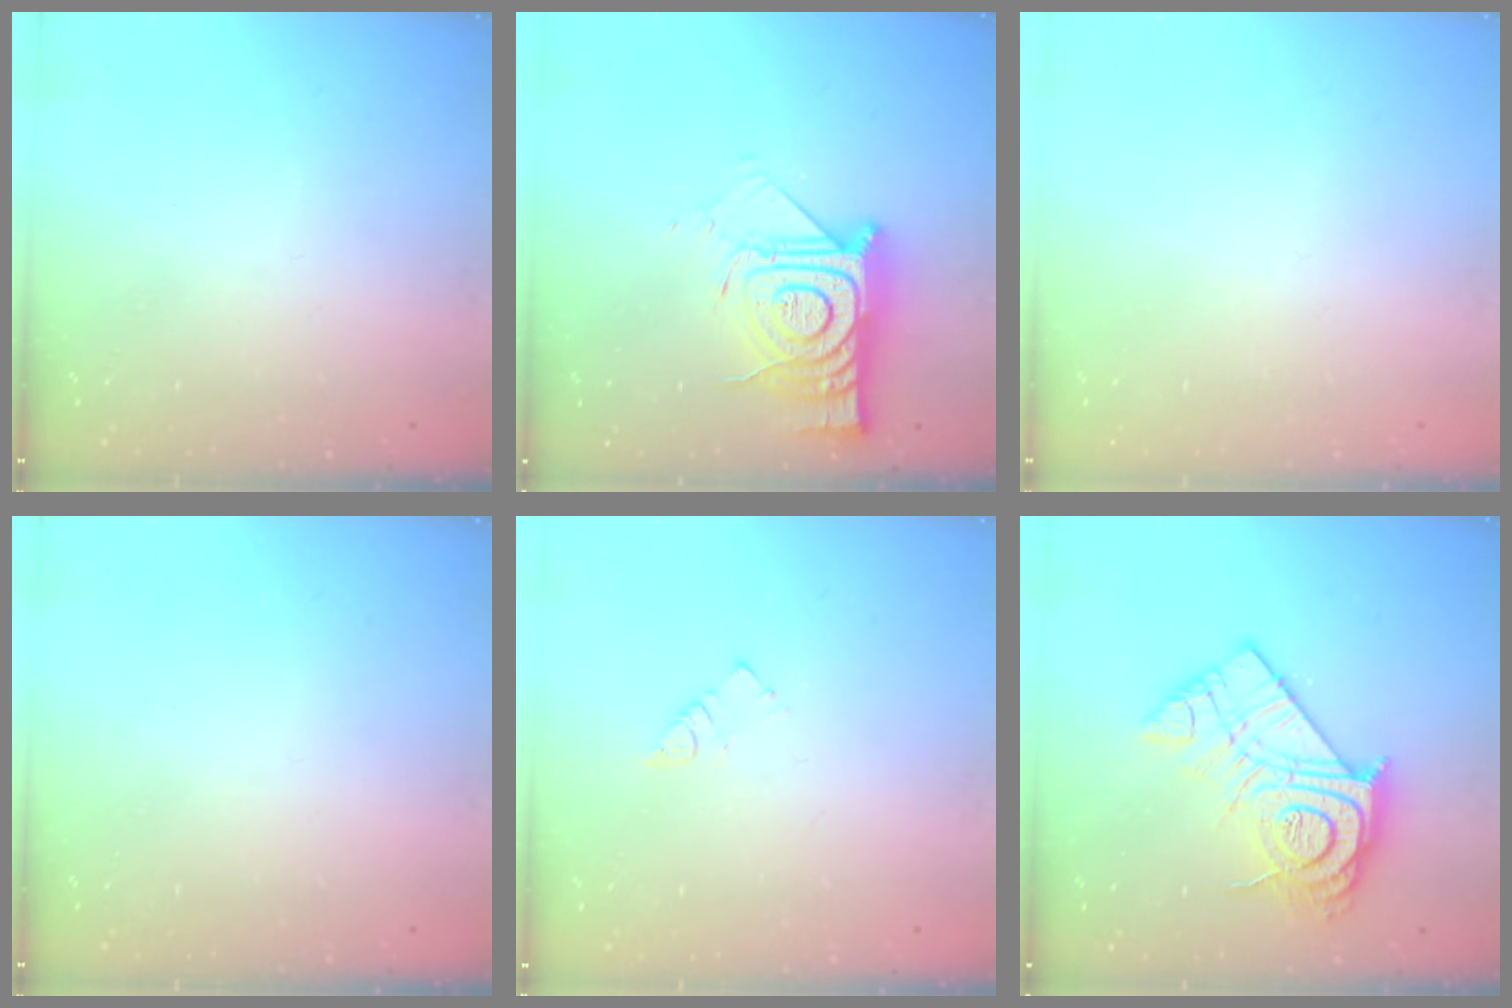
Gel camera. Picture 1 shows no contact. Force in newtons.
{"total": 16.3, "press": 16.2, "slide": 1.5}
{"total": 1.9, "press": 1.9, "slide": 0.1}
{"total": 0.0}
{"total": 2.5, "press": 2.5, "slide": 0.1}
{"total": 20.8, "press": 20.7, "slide": 1.6}